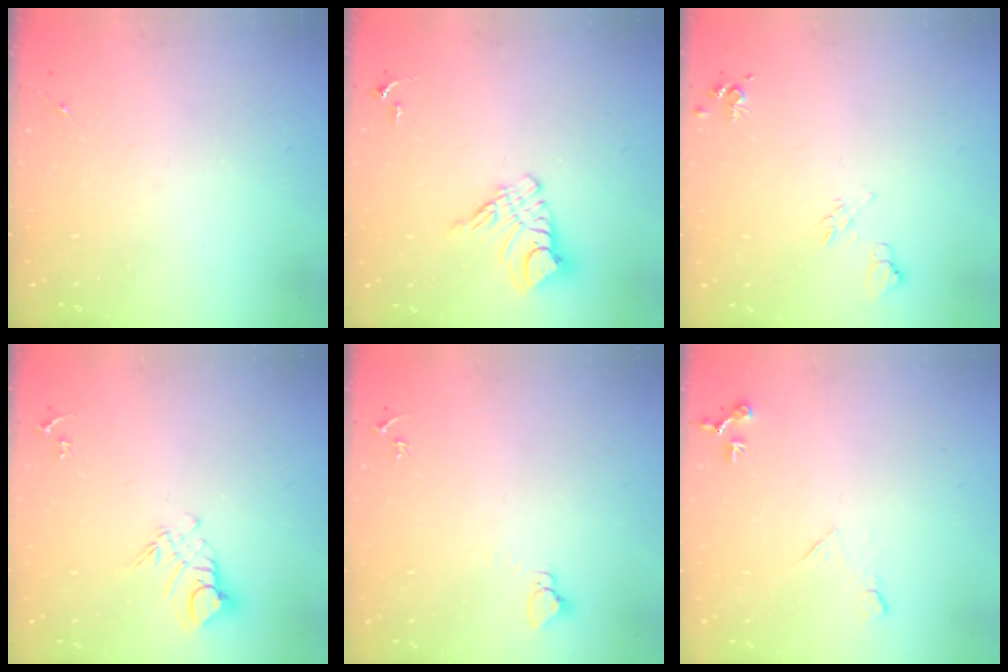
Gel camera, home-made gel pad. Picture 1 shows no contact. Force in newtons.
{"total": 10.3, "press": 10.3, "slide": 0.9}
{"total": 6.4, "press": 6.3, "slide": 1.1}
{"total": 7.9, "press": 7.8, "slide": 0.8}
{"total": 2.9, "press": 2.9, "slide": 0.1}
{"total": 7.0, "press": 7.0, "slide": 0.8}